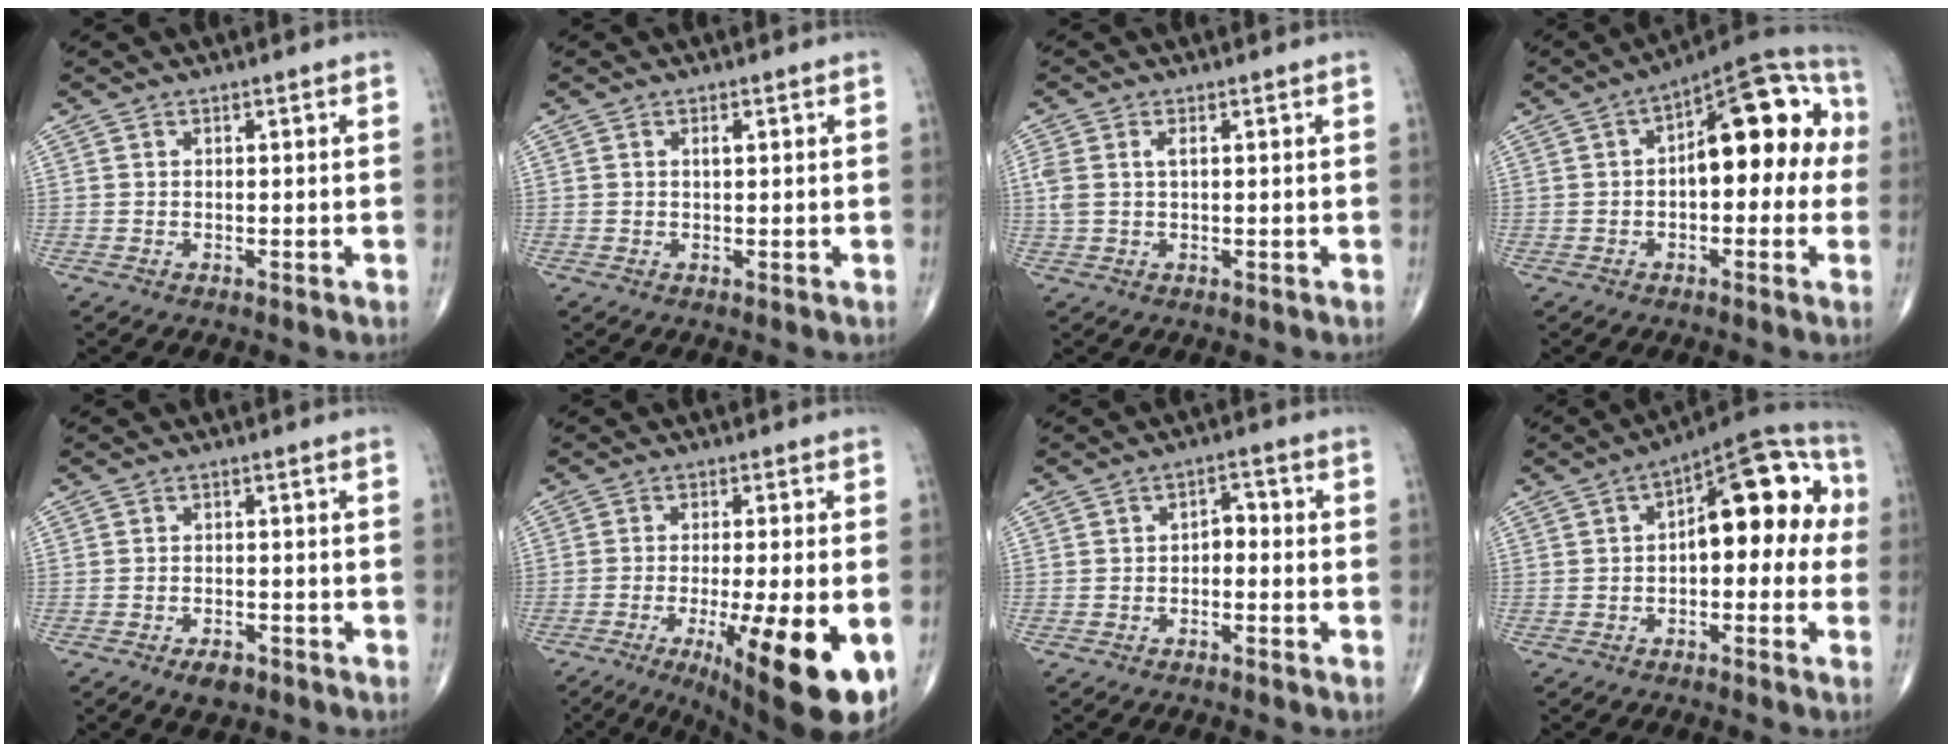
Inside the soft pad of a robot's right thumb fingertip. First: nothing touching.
{"total": 1.1, "force": [0.4, 0.4, 0.9], "torque": [-0.017, 0.001, 0.005]}
{"total": 3.7, "force": [0.9, 1.8, 3.1], "torque": [-0.092, 0.014, 0.022]}
{"total": 16.7, "force": [1.4, 8.0, 14.6], "torque": [-0.160, 0.044, 0.008]}
{"total": 3.4, "force": [-2.1, 1.8, 1.9], "torque": [-0.026, 0.005, -0.029]}
{"total": 17.9, "force": [-6.2, 3.9, 16.4], "torque": [-0.208, -0.018, -0.077]}
{"total": 3.1, "force": [-0.7, 2.0, 2.3], "torque": [-0.021, 0.020, -0.021]}
{"total": 15.7, "force": [1.1, 7.7, 13.6], "torque": [-0.145, 0.044, 0.004]}